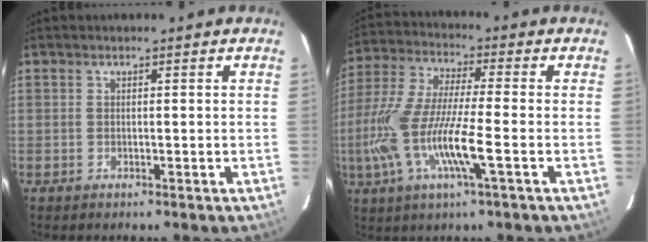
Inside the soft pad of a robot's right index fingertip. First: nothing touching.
{"total": 15.8, "force": [-4.5, 2.2, 15.0], "torque": [-0.311, -0.013, -0.091]}